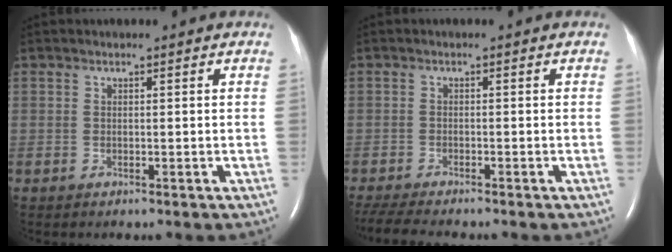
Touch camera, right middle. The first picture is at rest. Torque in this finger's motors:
{"motor_torque": [0.41, -0.43, 0.01, 0.03]}